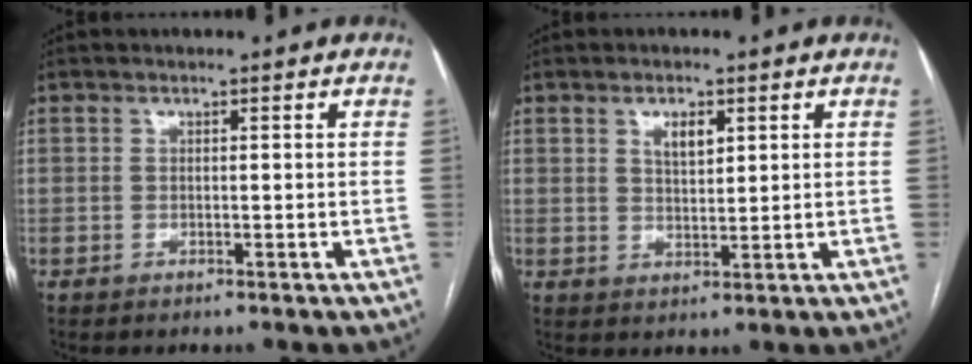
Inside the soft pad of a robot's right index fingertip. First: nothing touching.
{"total": 3.6, "force": [1.6, 1.6, 2.8], "torque": [-0.049, 0.000, 0.029]}